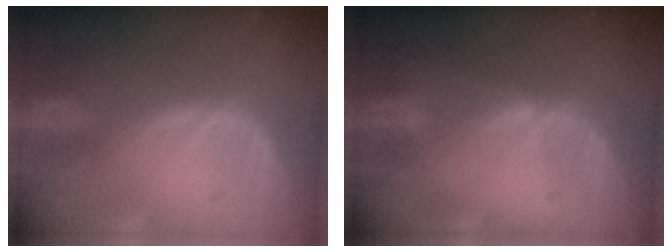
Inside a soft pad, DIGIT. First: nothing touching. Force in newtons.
{"total": 0.8, "press": 0.8, "slide": 0.2}